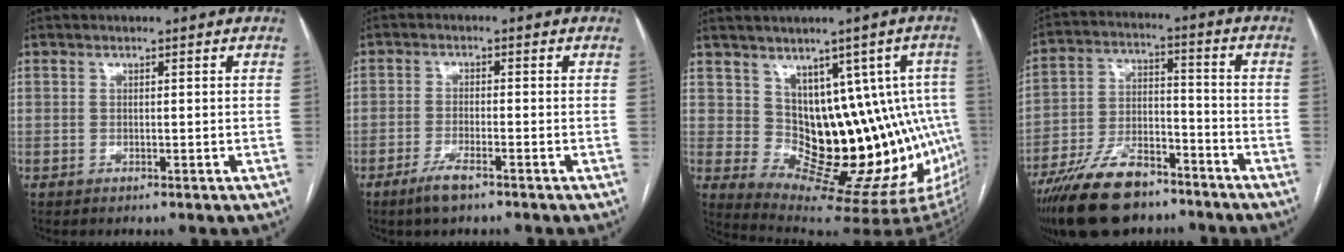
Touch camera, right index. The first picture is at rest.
{"total": 3.8, "force": [-2.7, 0.6, 2.7], "torque": [-0.059, -0.004, -0.050]}
{"total": 16.0, "force": [1.7, 7.8, 13.8], "torque": [-0.147, 0.016, 0.045]}
{"total": 15.4, "force": [-11.4, 6.4, 8.1], "torque": [-0.154, 0.004, -0.200]}